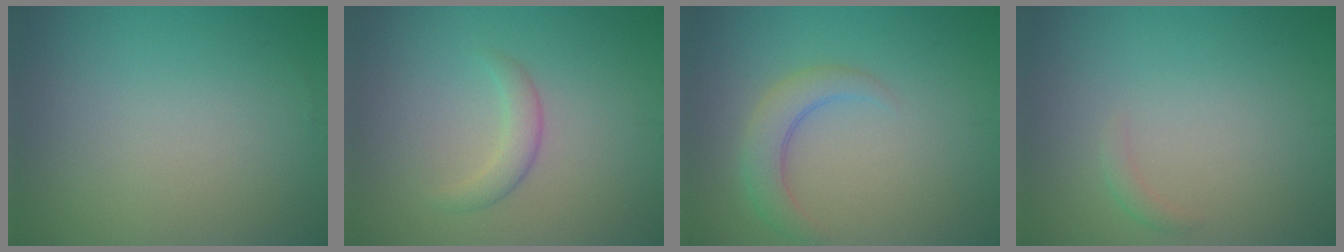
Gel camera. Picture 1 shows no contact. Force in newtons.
{"total": 1.9, "press": 1.9, "slide": 0.1}
{"total": 3.0, "press": 3.0, "slide": 0.3}
{"total": 0.8, "press": 0.8, "slide": 0.0}